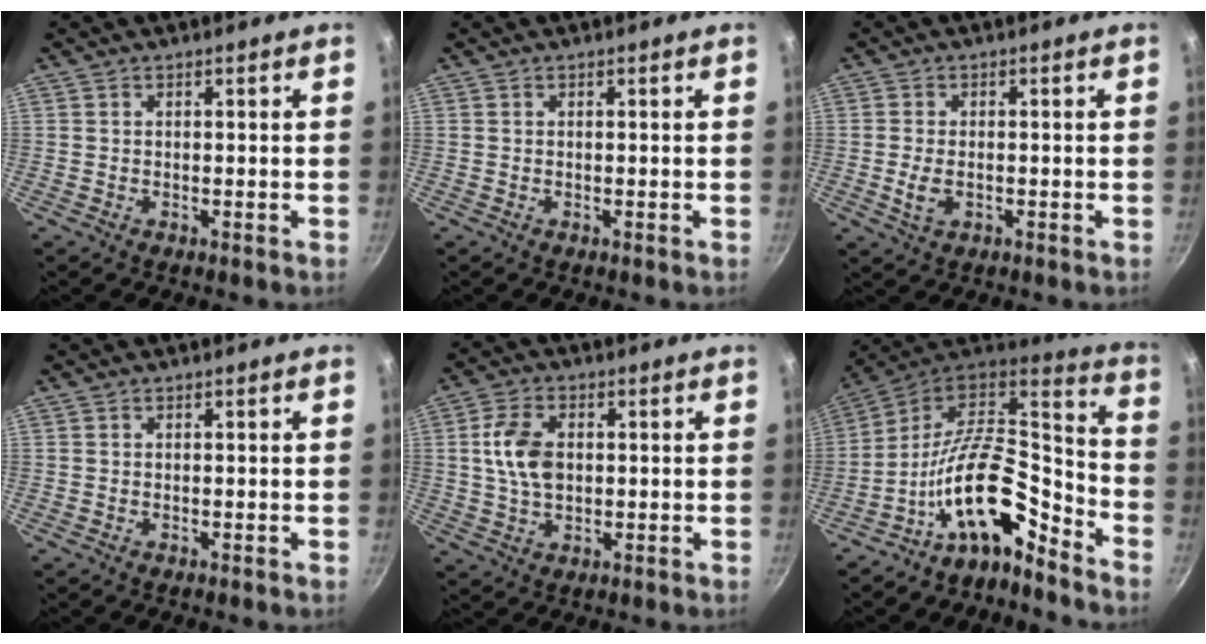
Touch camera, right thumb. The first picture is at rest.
{"total": 0.0}
{"total": 3.6, "force": [-0.8, 2.2, 2.7], "torque": [-0.052, 0.003, -0.012]}
{"total": 0.0}
{"total": 8.6, "force": [1.0, 5.6, 6.5], "torque": [-0.115, 0.005, 0.017]}
{"total": 17.5, "force": [-9.9, 7.7, 12.2], "torque": [-0.190, 0.097, -0.193]}